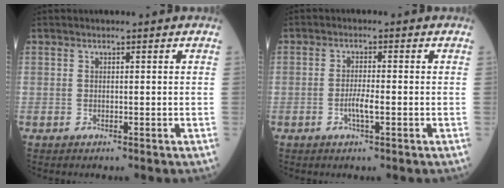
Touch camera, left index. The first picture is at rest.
{"total": 2.5, "force": [-1.0, 0.2, 2.3], "torque": [-0.041, -0.002, -0.019]}